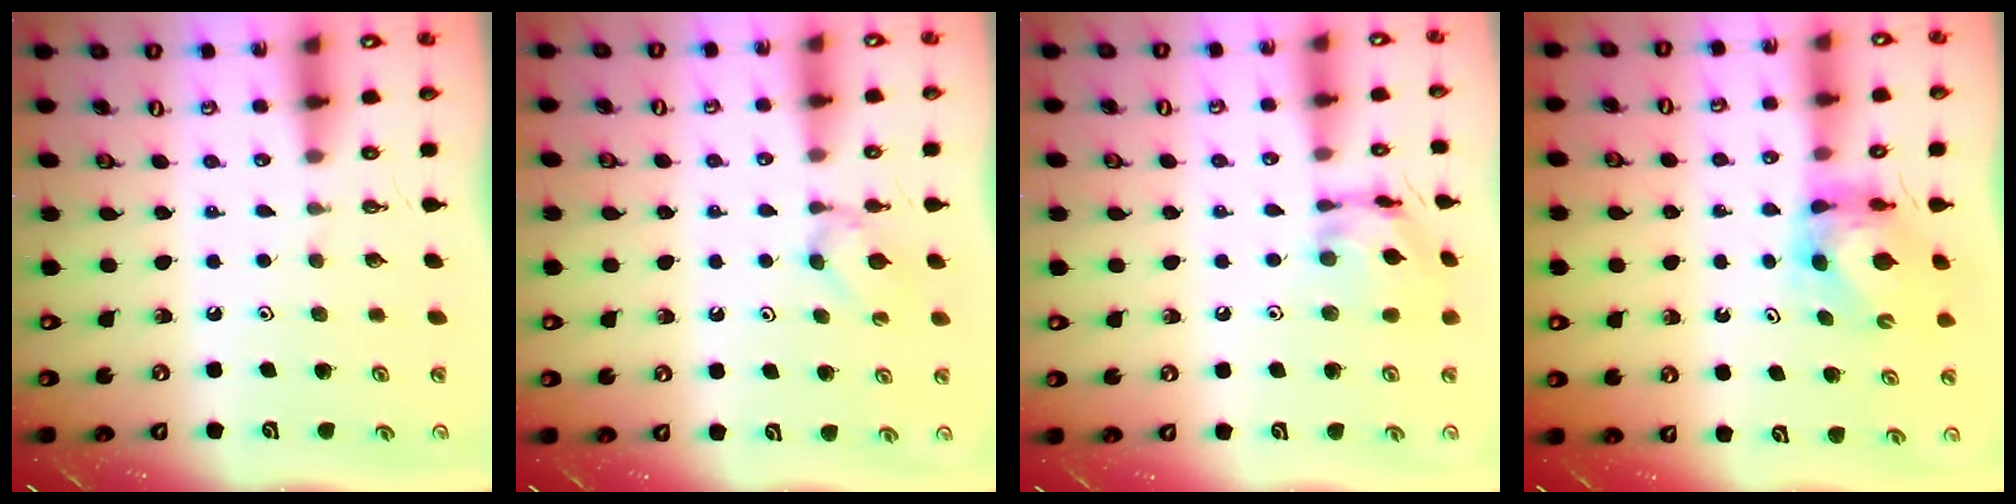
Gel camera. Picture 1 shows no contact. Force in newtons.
{"total": 3.0, "press": 2.9, "slide": 0.7}
{"total": 13.1, "press": 13.0, "slide": 1.0}
{"total": 6.2, "press": 6.2, "slide": 0.6}